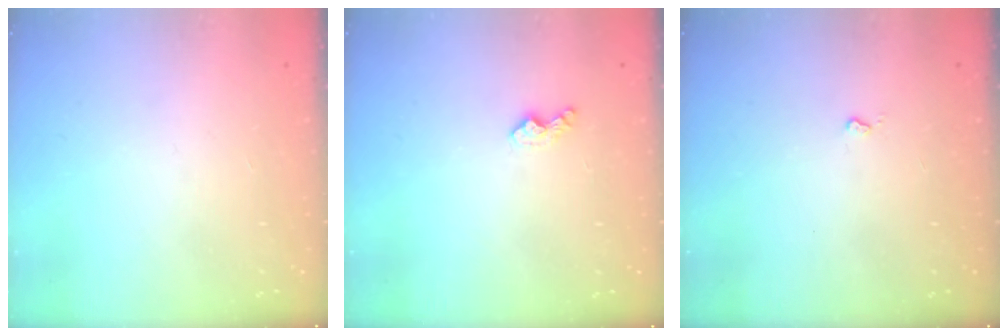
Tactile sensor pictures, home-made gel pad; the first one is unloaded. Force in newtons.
{"total": 3.9, "press": 3.9, "slide": 0.5}
{"total": 2.6, "press": 2.6, "slide": 0.4}